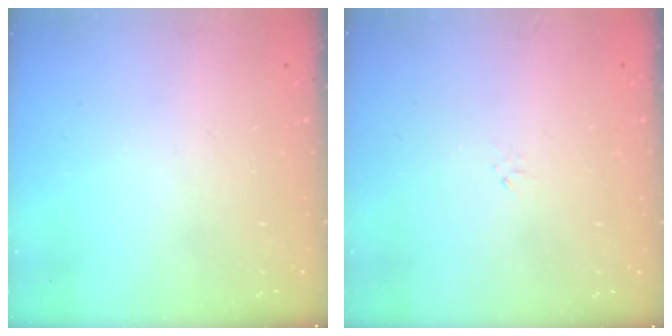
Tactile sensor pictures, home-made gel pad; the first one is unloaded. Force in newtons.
{"total": 0.0}